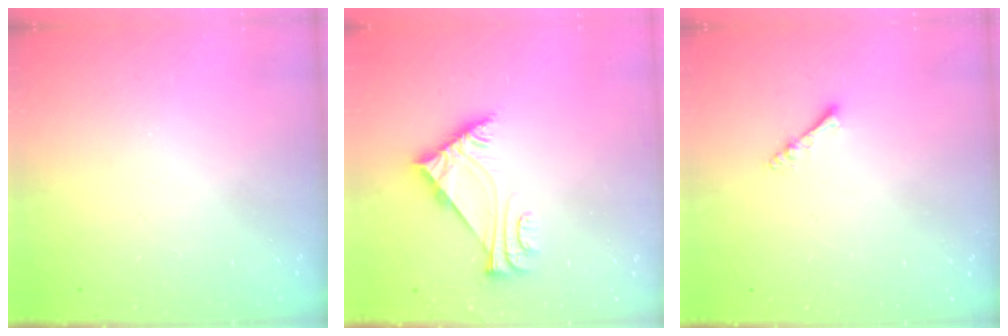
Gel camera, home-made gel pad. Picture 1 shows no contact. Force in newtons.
{"total": 6.2, "press": 6.1, "slide": 1.0}
{"total": 2.9, "press": 2.8, "slide": 0.5}